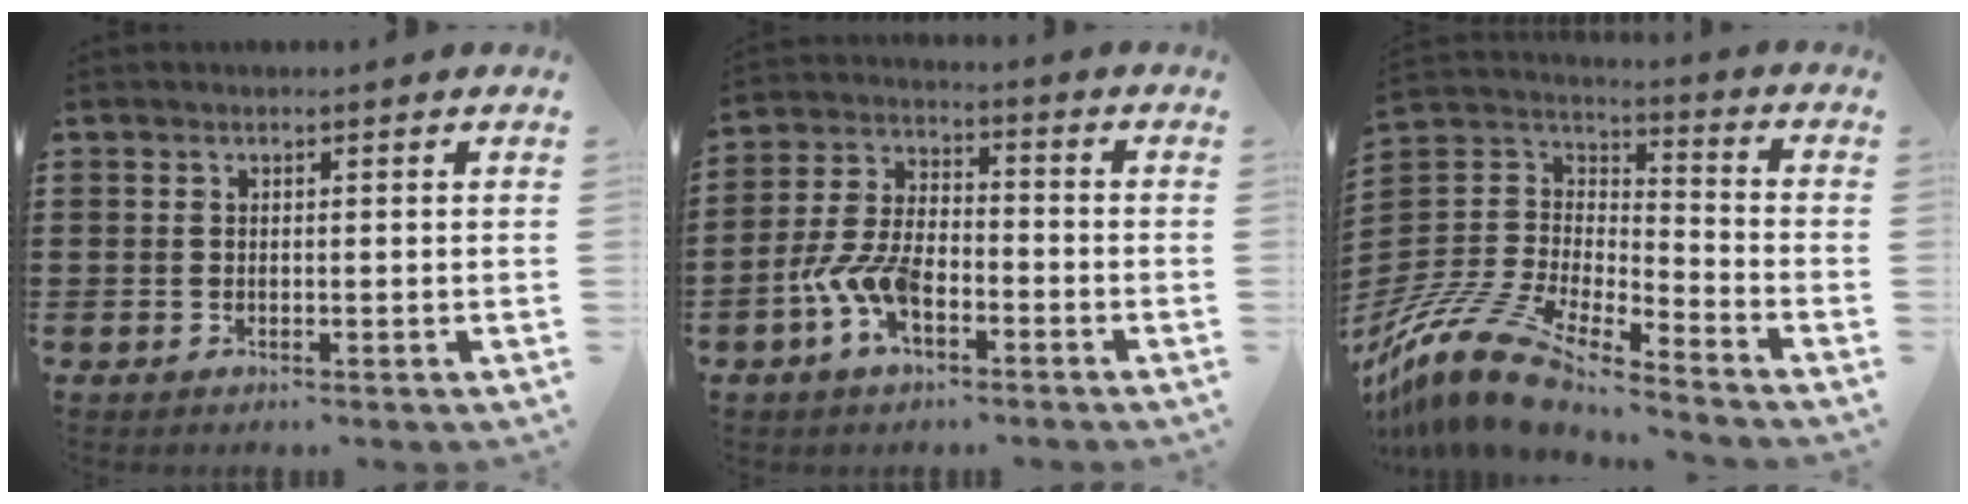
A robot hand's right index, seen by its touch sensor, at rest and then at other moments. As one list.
[{"total": 8.4, "force": [-4.0, 4.2, 6.1], "torque": [-0.157, -0.004, -0.080]}, {"total": 12.9, "force": [-11.3, 3.2, 5.2], "torque": [-0.132, 0.016, -0.228]}]